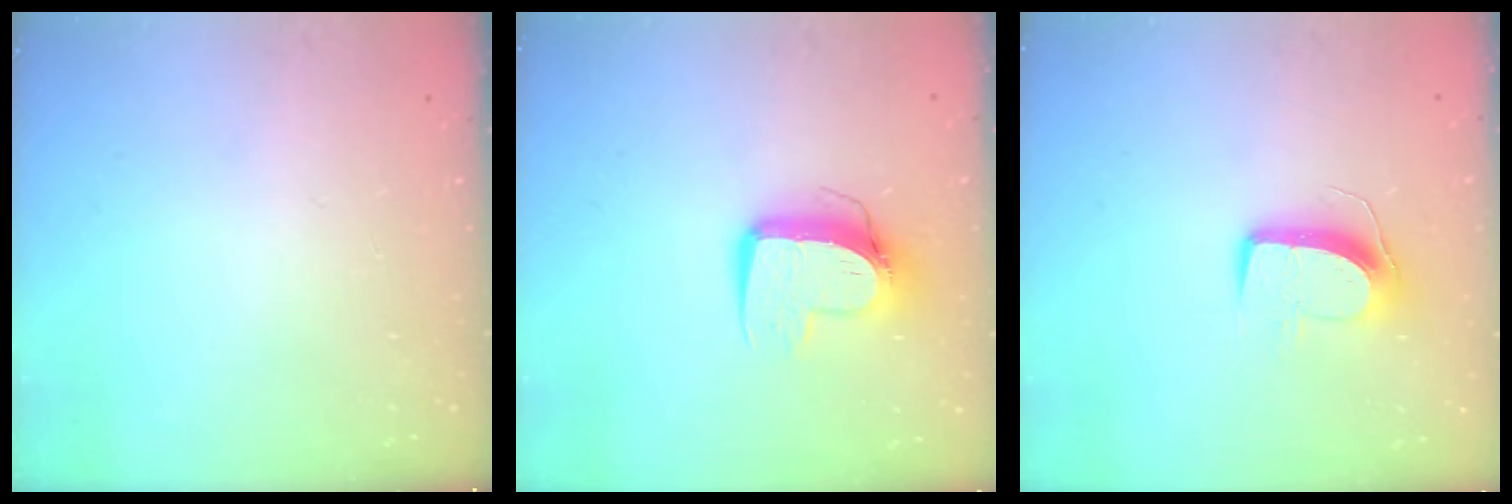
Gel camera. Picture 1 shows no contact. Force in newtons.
{"total": 10.2, "press": 10.1, "slide": 1.1}
{"total": 10.1, "press": 10.1, "slide": 0.1}